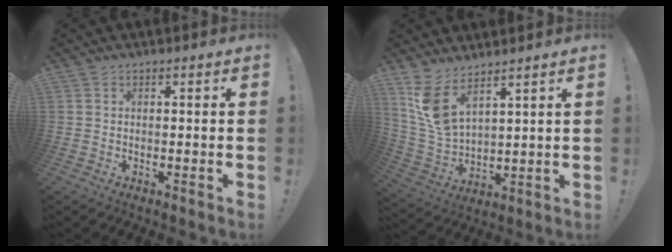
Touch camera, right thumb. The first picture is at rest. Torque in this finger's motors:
{"motor_torque": [1.30, 1.37, 0.20, 0.20, 0.19]}